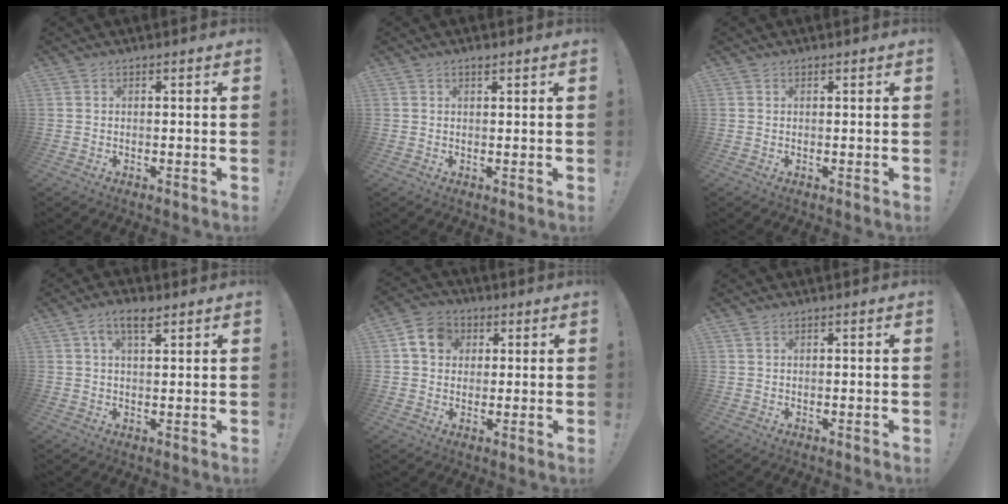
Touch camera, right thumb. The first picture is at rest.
{"total": 1.1, "force": [0.8, 0.1, 0.7], "torque": [-0.013, 0.000, 0.013]}
{"total": 0.0}
{"total": 6.1, "force": [3.0, 2.6, 4.6], "torque": [-0.077, -0.005, 0.052]}
{"total": 9.7, "force": [3.0, 8.1, 4.5], "torque": [-0.071, 0.003, 0.063]}
{"total": 0.9, "force": [0.6, 0.5, 0.5], "torque": [-0.007, 0.000, 0.011]}